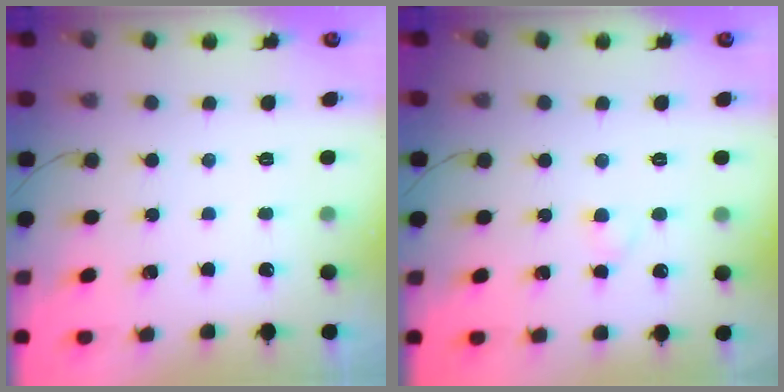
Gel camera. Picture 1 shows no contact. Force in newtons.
{"total": 1.9, "press": 1.7, "slide": 0.9}